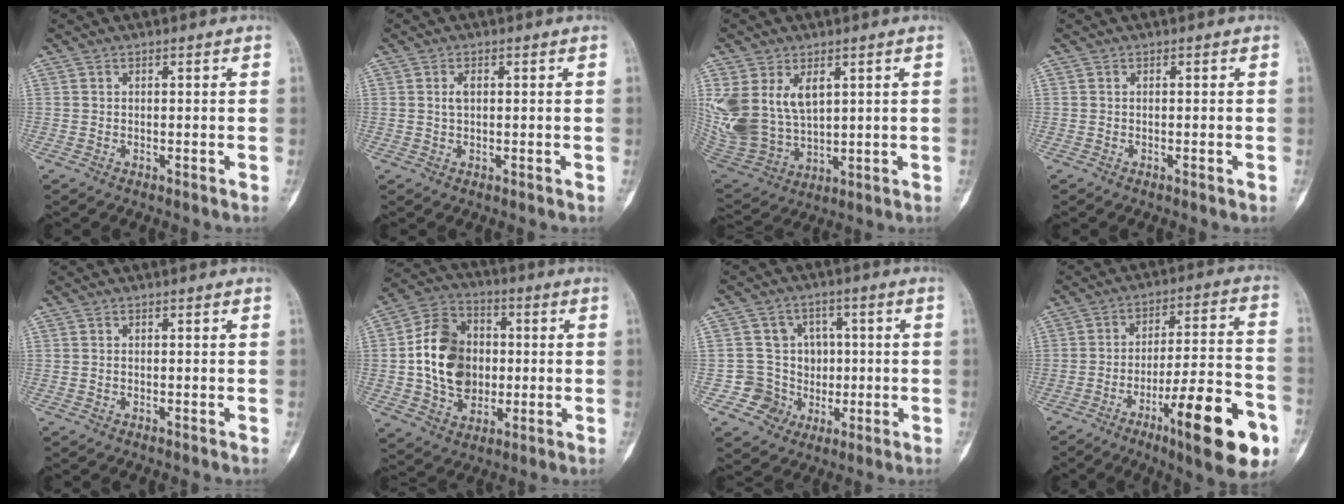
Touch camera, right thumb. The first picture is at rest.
{"total": 1.8, "force": [0.4, 1.0, 1.4], "torque": [-0.028, 0.003, 0.008]}
{"total": 15.7, "force": [4.6, 10.4, 10.8], "torque": [-0.233, -0.017, 0.116]}
{"total": 0.6, "force": [-0.3, 0.0, 0.5], "torque": [-0.008, -0.001, -0.002]}
{"total": 0.0}
{"total": 16.2, "force": [0.2, 12.6, 10.2], "torque": [-0.151, 0.017, 0.004]}
{"total": 8.5, "force": [-0.7, 8.5, 0.7], "torque": [0.046, 0.027, -0.006]}
{"total": 20.3, "force": [-9.4, 4.4, 17.4], "torque": [-0.235, 0.046, -0.137]}